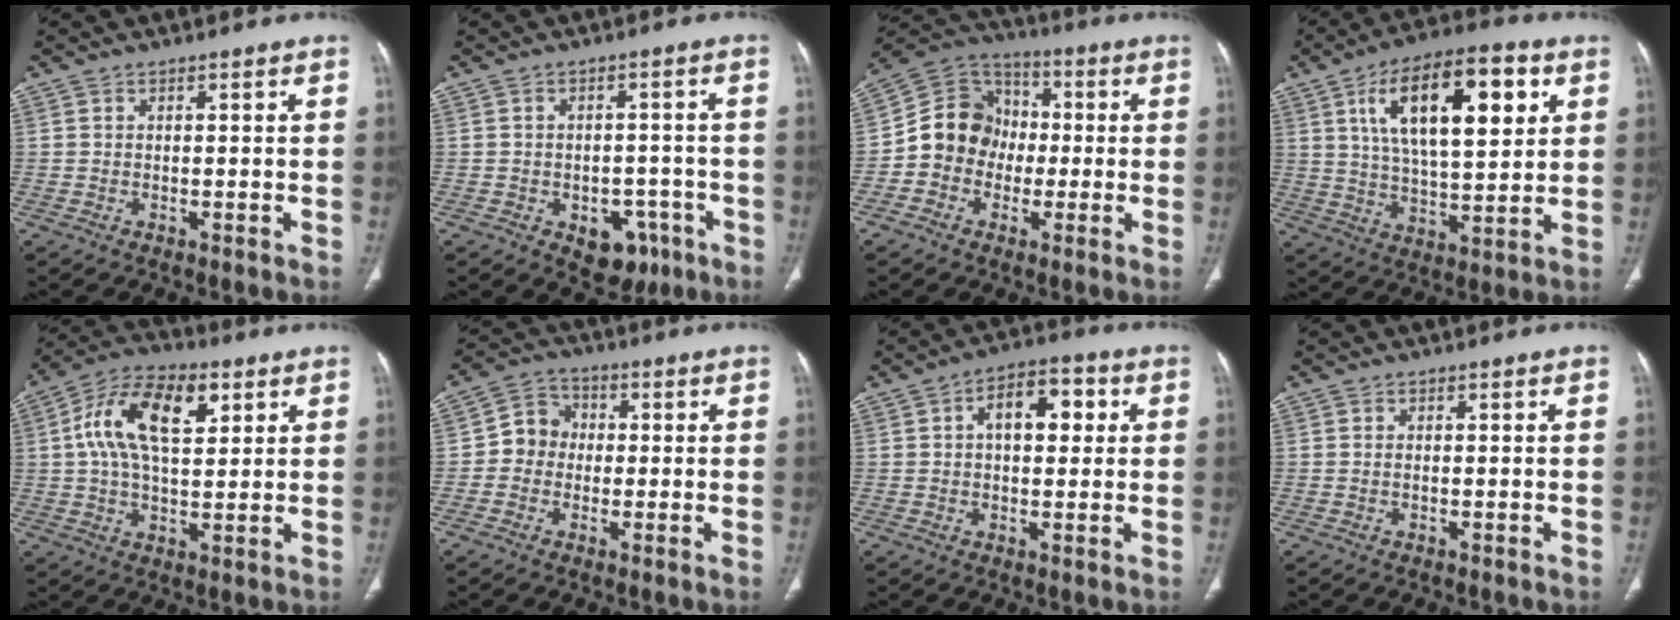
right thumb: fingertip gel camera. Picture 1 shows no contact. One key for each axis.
{"total": 8.0, "fx": -3.9, "fy": 5.5, "fz": 4.4, "tx": -0.027, "ty": 0.026, "tz": -0.041}
{"total": 12.3, "fx": -1.7, "fy": 10.9, "fz": 5.3, "tx": -0.058, "ty": 0.034, "tz": -0.043}
{"total": 20.1, "fx": 7.2, "fy": 8.3, "fz": 16.8, "tx": -0.249, "ty": -0.010, "tz": 0.118}
{"total": 15.4, "fx": 4.5, "fy": 8.2, "fz": 12.2, "tx": -0.210, "ty": 0.012, "tz": 0.074}
{"total": 6.6, "fx": -0.4, "fy": 6.0, "fz": 2.6, "tx": -0.018, "ty": 0.020, "tz": -0.022}
{"total": 9.1, "fx": 2.0, "fy": 5.1, "fz": 7.2, "tx": -0.082, "ty": 0.020, "tz": 0.025}
{"total": 0.0}